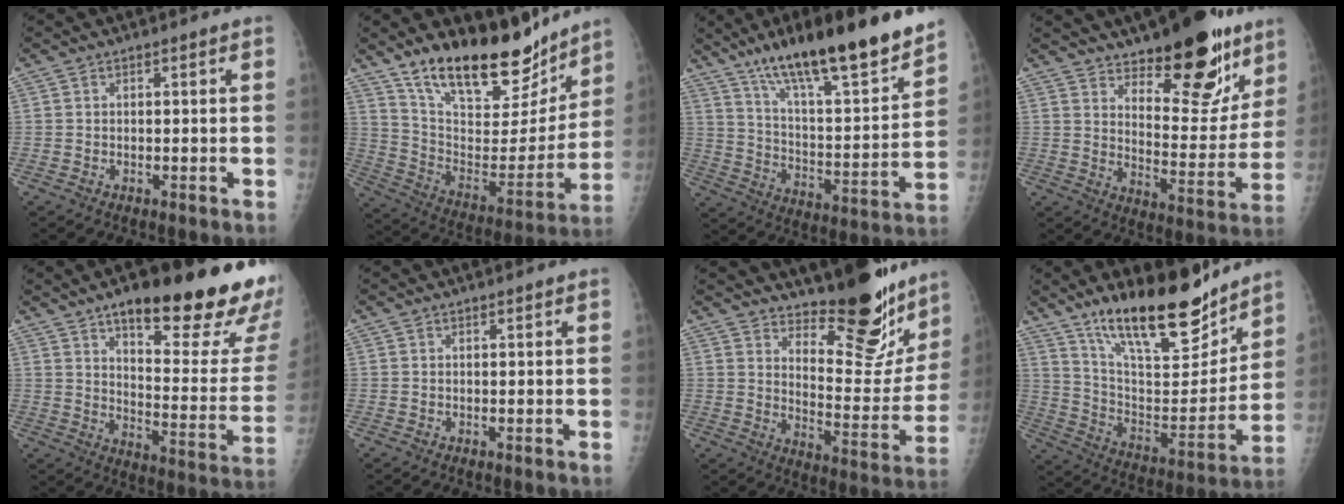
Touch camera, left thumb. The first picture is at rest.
{"total": 23.9, "force": [18.3, 9.2, 12.4], "torque": [-0.154, -0.094, 0.304]}
{"total": 23.8, "force": [17.6, 4.1, 15.4], "torque": [-0.221, -0.079, 0.294]}
{"total": 19.1, "force": [12.7, 7.7, 12.0], "torque": [-0.106, -0.093, 0.188]}
{"total": 28.1, "force": [17.3, 7.4, 20.8], "torque": [-0.224, -0.079, 0.241]}
{"total": 0.0}
{"total": 19.1, "force": [15.6, 6.1, 9.1], "torque": [-0.075, -0.135, 0.216]}
{"total": 22.3, "force": [16.8, 7.0, 12.9], "torque": [-0.169, -0.095, 0.284]}